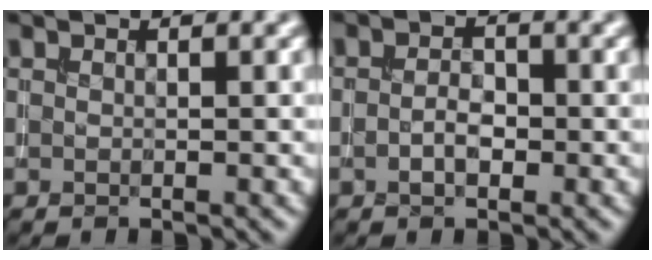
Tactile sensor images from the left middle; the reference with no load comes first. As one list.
[{"total": 1.9, "force": [-0.5, 1.0, 1.5], "torque": [-0.029, 0.002, -0.012]}]